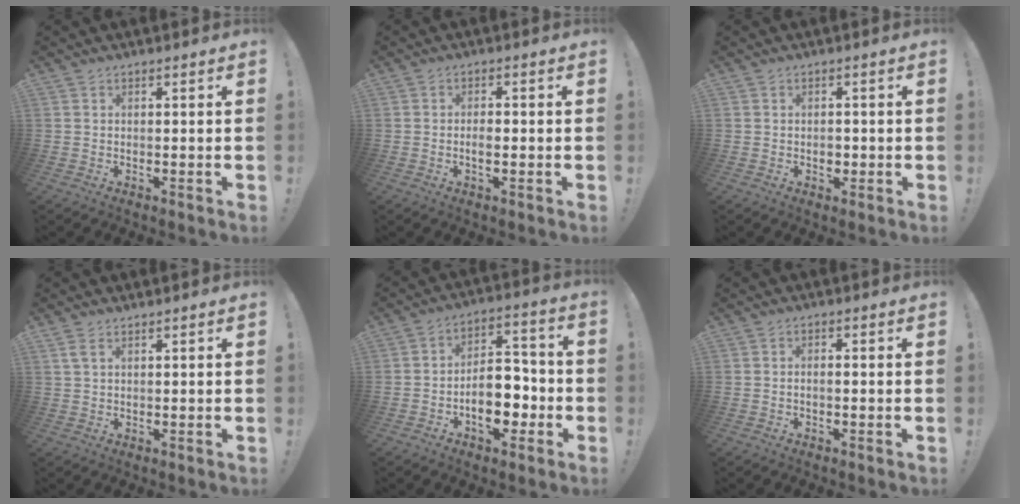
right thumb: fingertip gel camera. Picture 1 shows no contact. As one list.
[{"total": 2.5, "force": [-0.4, 1.2, 2.2], "torque": [-0.030, 0.002, -0.010]}, {"total": 2.2, "force": [-0.6, 1.8, 1.2], "torque": [-0.005, -0.001, -0.014]}, {"total": 2.8, "force": [1.6, 1.3, 1.9], "torque": [-0.039, 0.001, 0.030]}, {"total": 13.1, "force": [-4.6, 8.0, 9.2], "torque": [-0.130, 0.031, -0.074]}, {"total": 1.3, "force": [-0.8, 0.3, 0.9], "torque": [-0.020, 0.005, -0.014]}]